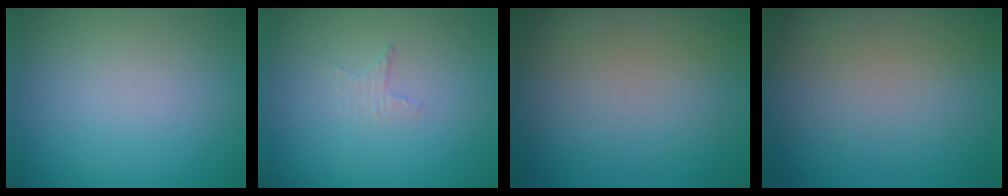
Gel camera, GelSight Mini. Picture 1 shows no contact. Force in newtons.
{"total": 0.9, "press": 0.8, "slide": 0.3}
{"total": 0.0}
{"total": 0.0}